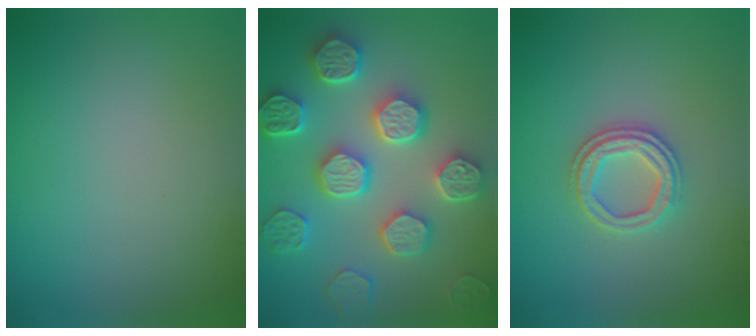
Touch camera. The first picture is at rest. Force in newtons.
{"total": 8.0, "press": 6.7, "slide": 4.4}
{"total": 3.1, "press": 2.8, "slide": 1.2}